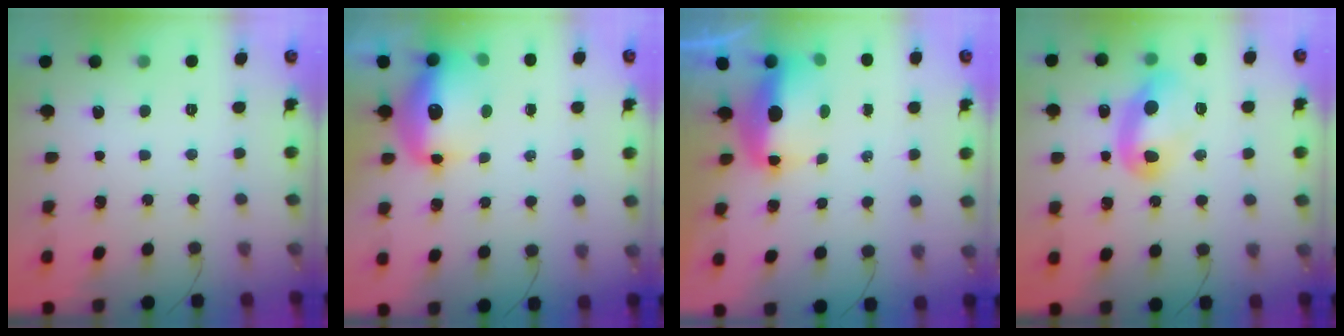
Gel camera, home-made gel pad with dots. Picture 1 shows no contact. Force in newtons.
{"total": 13.0, "press": 12.6, "slide": 3.1}
{"total": 8.6, "press": 8.4, "slide": 1.6}
{"total": 10.2, "press": 10.2, "slide": 0.8}